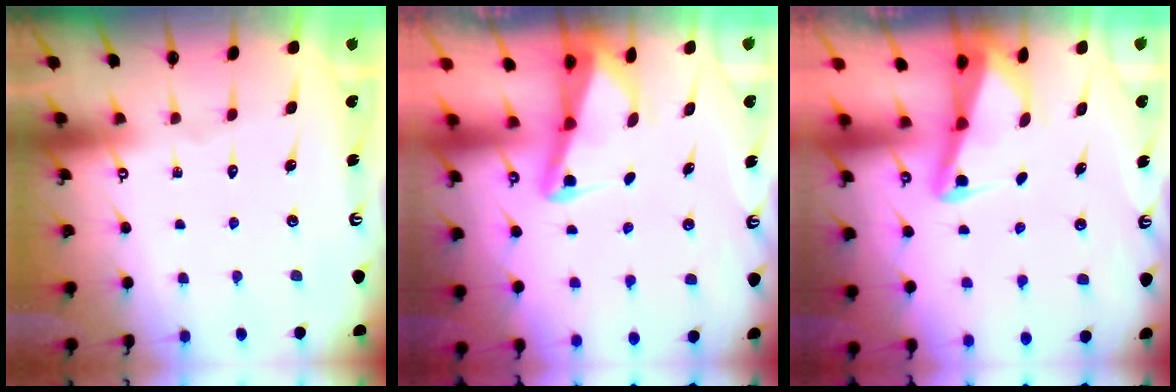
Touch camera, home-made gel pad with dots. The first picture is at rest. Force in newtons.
{"total": 2.7, "press": 2.6, "slide": 0.6}
{"total": 2.7, "press": 2.6, "slide": 0.6}